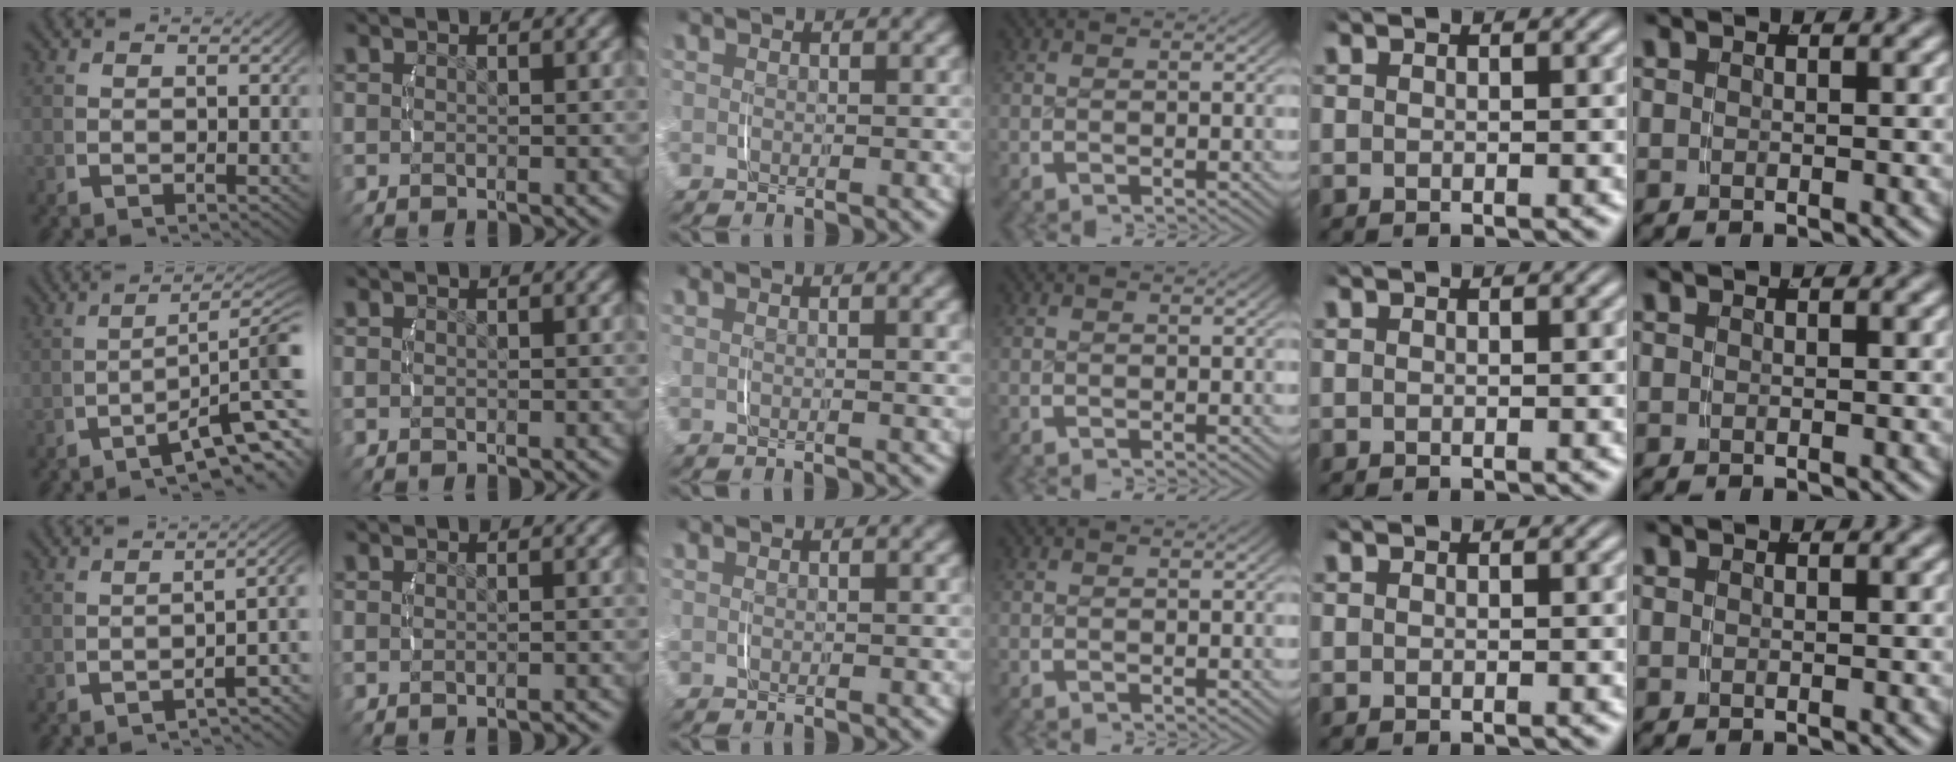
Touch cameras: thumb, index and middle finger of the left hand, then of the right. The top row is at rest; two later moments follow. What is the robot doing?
{"motion": "lift_and_place", "object": "phone"}